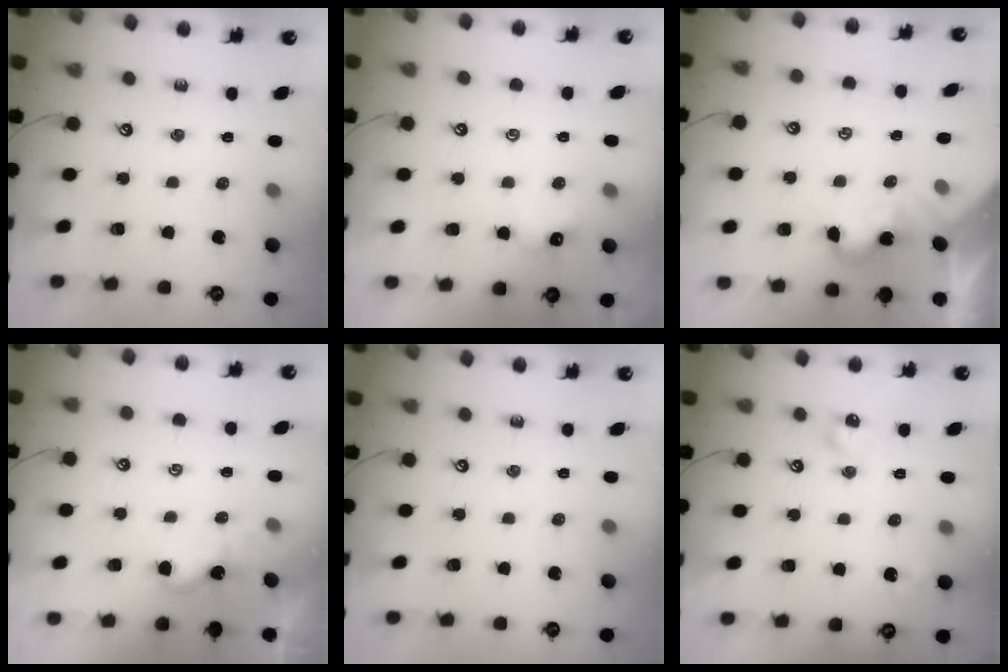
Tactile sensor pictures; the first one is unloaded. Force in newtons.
{"total": 0.9, "press": 0.9, "slide": 0.2}
{"total": 0.0}
{"total": 1.6, "press": 1.6, "slide": 0.2}
{"total": 0.0}
{"total": 8.2, "press": 8.2, "slide": 0.9}